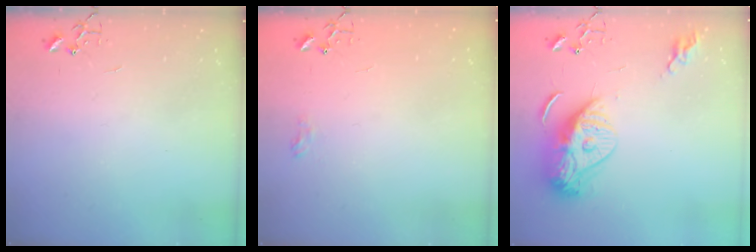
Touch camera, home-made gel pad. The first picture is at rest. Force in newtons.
{"total": 6.5, "press": 6.5, "slide": 0.6}
{"total": 15.5, "press": 15.4, "slide": 1.3}